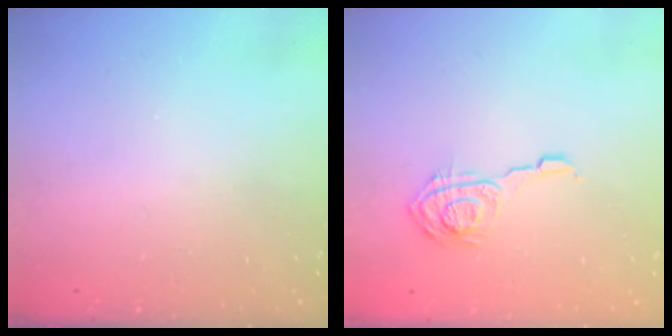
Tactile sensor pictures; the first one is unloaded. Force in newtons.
{"total": 9.7, "press": 9.7, "slide": 0.5}